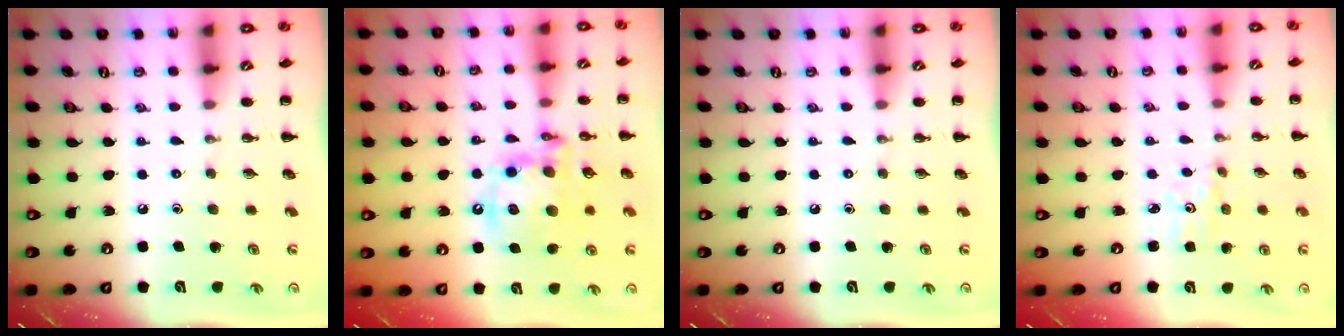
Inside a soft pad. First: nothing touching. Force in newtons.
{"total": 15.7, "press": 15.2, "slide": 3.9}
{"total": 0.0}
{"total": 2.6, "press": 2.4, "slide": 0.9}